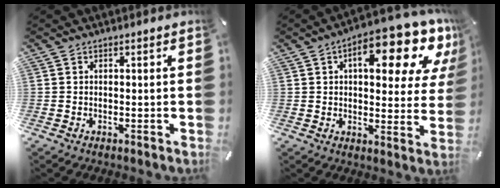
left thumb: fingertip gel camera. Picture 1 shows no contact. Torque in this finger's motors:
{"motor_torque": [1.32, 1.30, 1.54, -1.23, 0.27]}